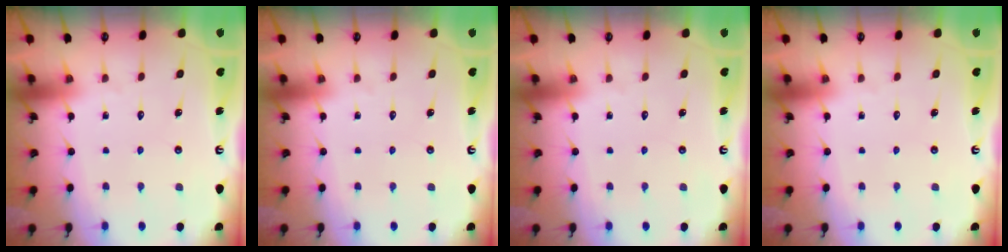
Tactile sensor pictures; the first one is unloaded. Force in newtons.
{"total": 0.0}
{"total": 0.0}
{"total": 0.0}